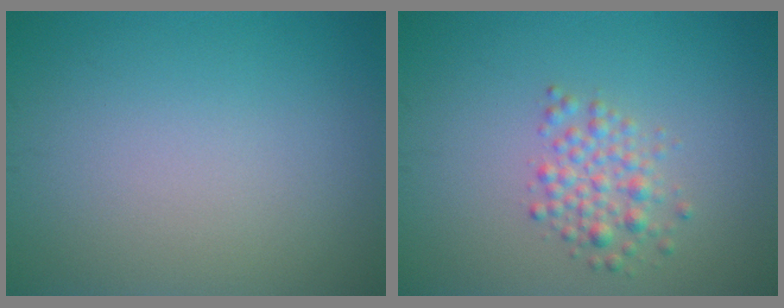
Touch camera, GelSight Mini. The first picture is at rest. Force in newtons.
{"total": 2.5, "press": 2.5, "slide": 0.1}